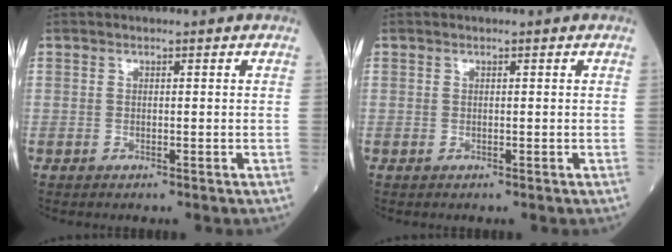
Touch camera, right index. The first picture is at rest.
{"total": 0.0}